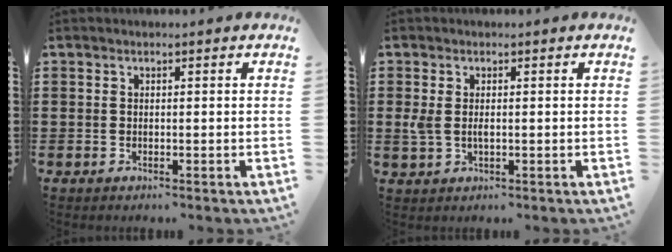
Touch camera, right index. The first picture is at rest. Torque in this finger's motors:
{"motor_torque": [1.43, 0.71, 0.08, 0.08]}